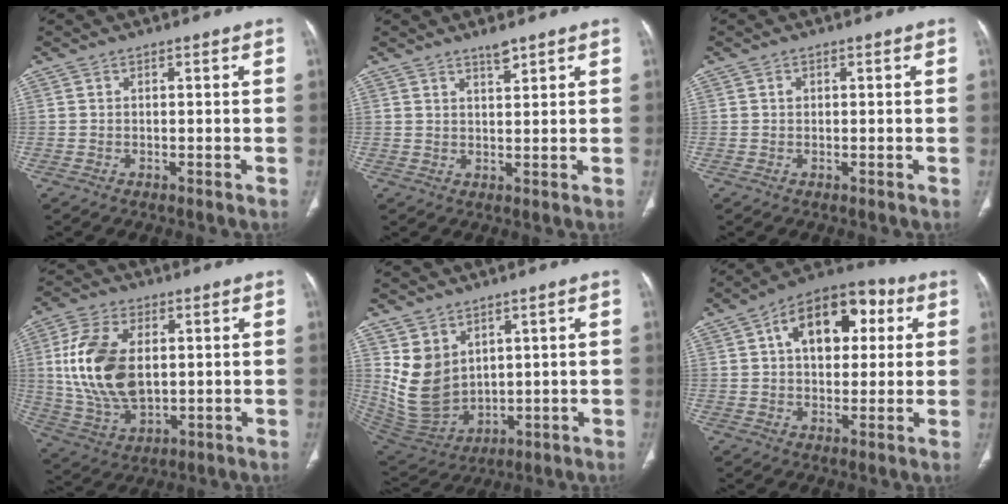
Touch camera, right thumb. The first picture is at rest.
{"total": 2.7, "force": [2.2, 0.6, 1.4], "torque": [-0.017, -0.016, 0.040]}
{"total": 0.7, "force": [0.2, 0.6, 0.3], "torque": [-0.003, 0.001, 0.003]}
{"total": 16.6, "force": [2.2, 9.9, 13.1], "torque": [-0.250, -0.006, 0.050]}
{"total": 11.8, "force": [4.1, 8.8, 6.7], "torque": [-0.104, -0.025, 0.112]}
{"total": 16.0, "force": [4.5, 10.0, 11.8], "torque": [-0.133, 0.021, 0.061]}